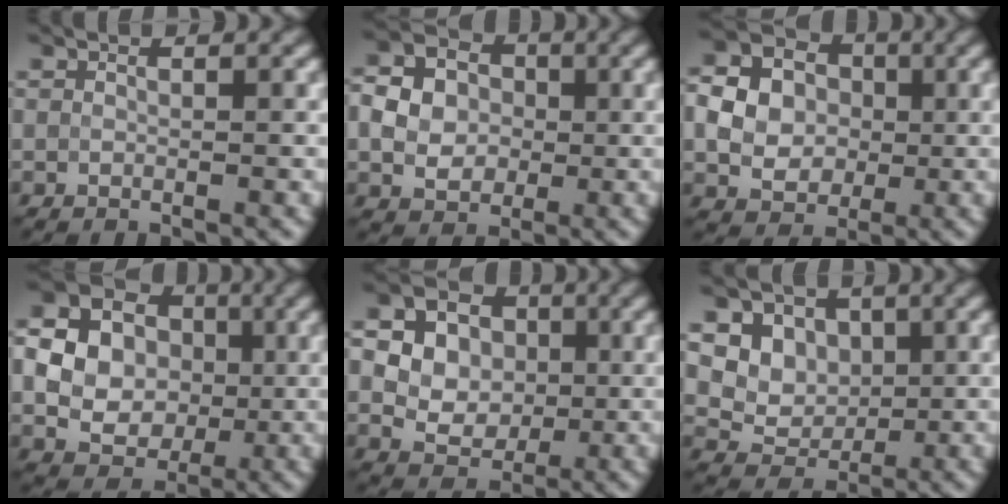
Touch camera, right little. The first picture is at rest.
{"total": 5.2, "force": [-0.1, 4.5, 2.6], "torque": [-0.051, 0.002, -0.010]}
{"total": 6.8, "force": [0.1, 5.9, 3.3], "torque": [-0.065, 0.004, -0.004]}
{"total": 11.0, "force": [0.8, 9.7, 5.1], "torque": [-0.115, 0.008, 0.001]}
{"total": 11.9, "force": [2.7, 10.3, 5.4], "torque": [-0.123, 0.040, 0.037]}
{"total": 7.4, "force": [3.3, 5.9, 3.0], "torque": [-0.046, 0.007, 0.056]}